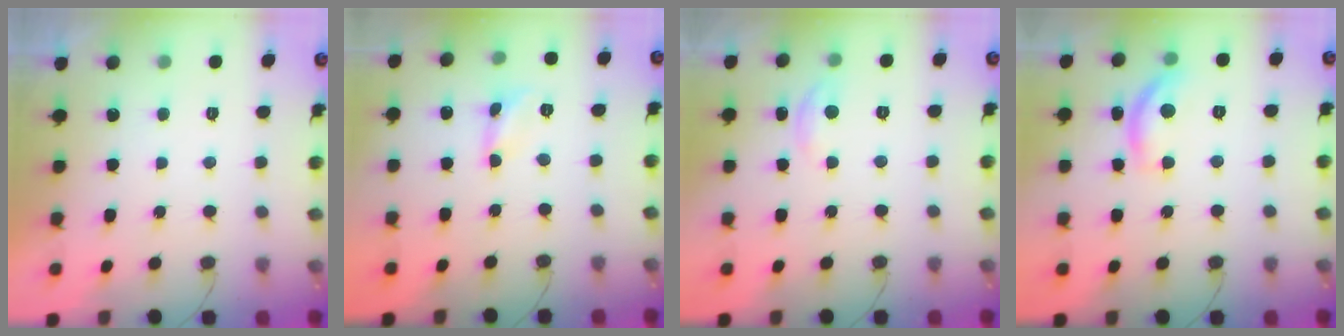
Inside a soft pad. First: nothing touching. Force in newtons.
{"total": 1.6, "press": 1.6, "slide": 0.1}
{"total": 2.9, "press": 2.9, "slide": 0.2}
{"total": 10.7, "press": 10.6, "slide": 0.5}